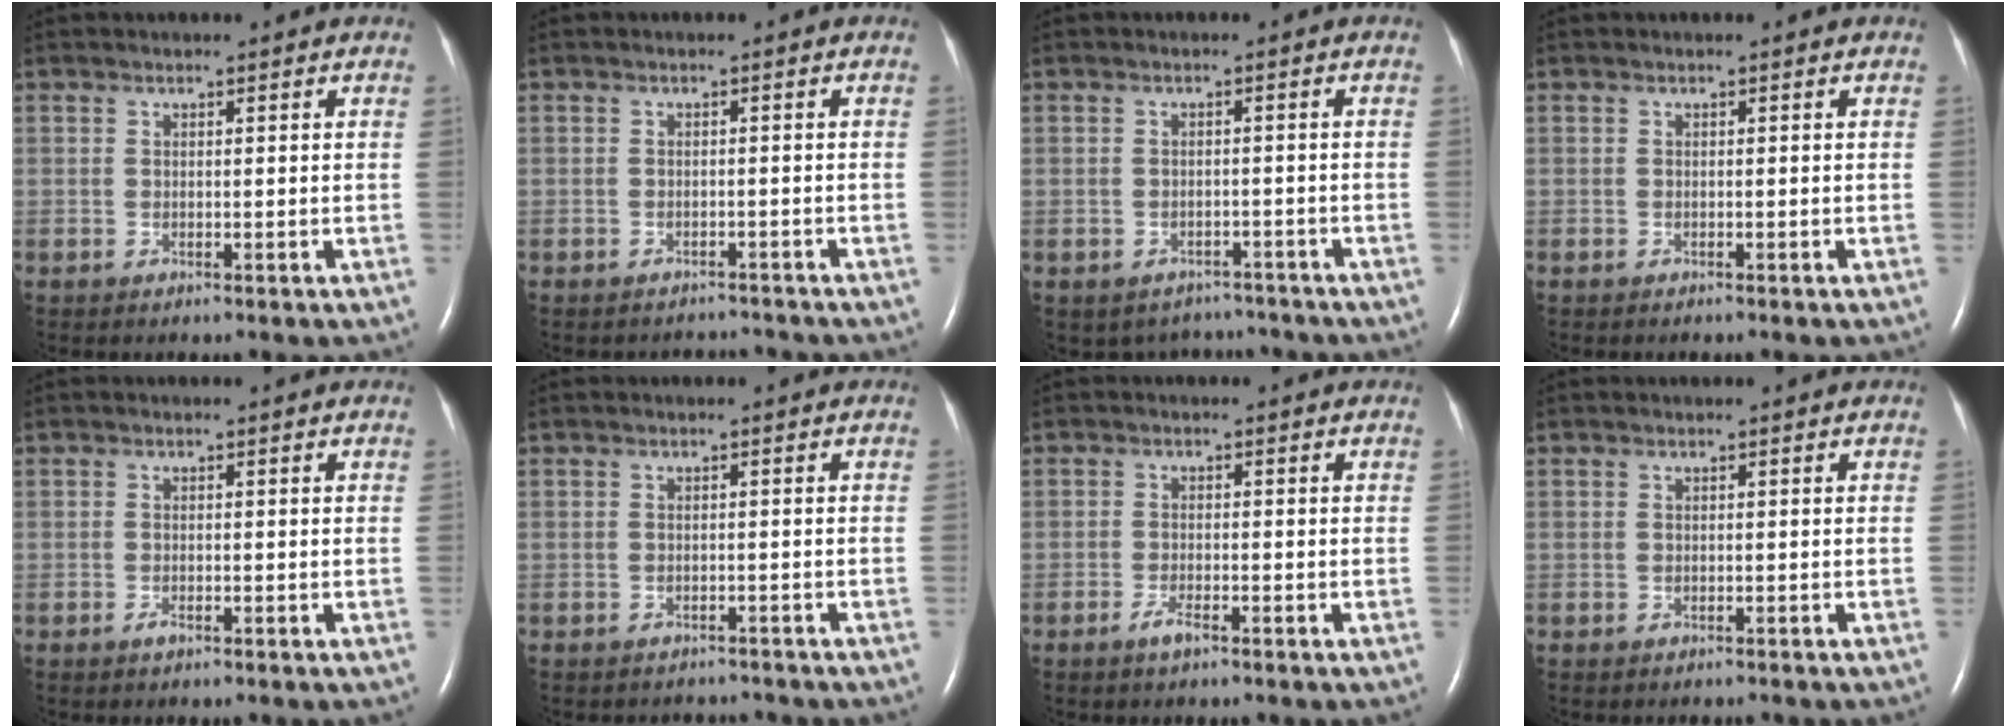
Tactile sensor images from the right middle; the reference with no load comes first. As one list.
[{"total": 2.7, "force": [-2.6, 0.5, -0.7], "torque": [0.010, -0.004, -0.036]}, {"total": 5.9, "force": [-5.1, 2.9, 0.0], "torque": [0.004, 0.016, -0.061]}, {"total": 0.0}, {"total": 0.9, "force": [-0.6, 0.2, 0.6], "torque": [-0.013, 0.001, -0.009]}, {"total": 3.0, "force": [-2.8, 0.8, -0.4], "torque": [0.005, -0.002, -0.039]}, {"total": 2.1, "force": [-1.5, 0.4, 1.5], "torque": [-0.035, -0.002, -0.029]}, {"total": 1.3, "force": [-1.2, 0.3, 0.3], "torque": [-0.010, -0.004, -0.016]}]